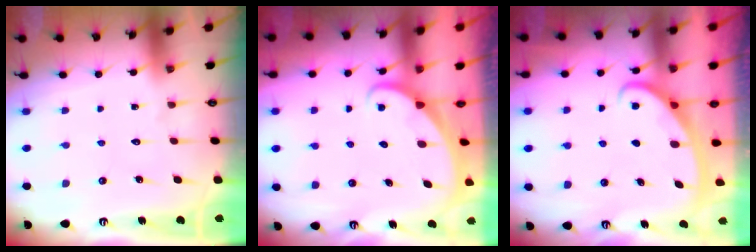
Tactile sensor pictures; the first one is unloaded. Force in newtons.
{"total": 1.3, "press": 1.3, "slide": 0.0}
{"total": 2.9, "press": 2.9, "slide": 0.4}